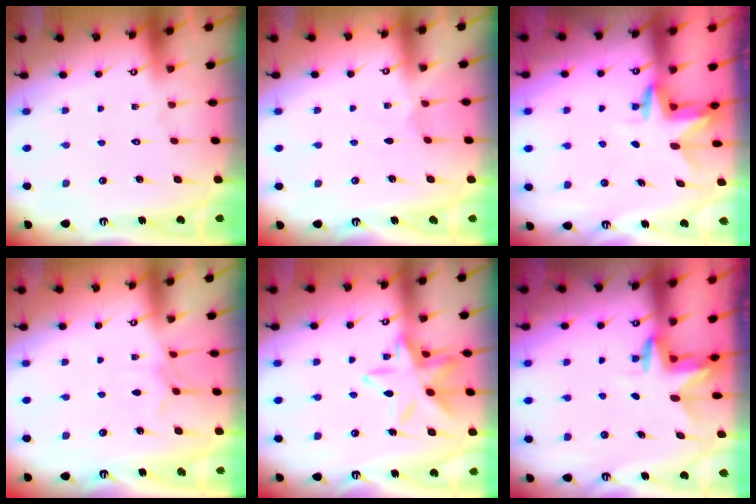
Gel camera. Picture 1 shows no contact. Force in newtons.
{"total": 1.1, "press": 1.0, "slide": 0.2}
{"total": 3.1, "press": 3.1, "slide": 0.4}
{"total": 3.3, "press": 3.3, "slide": 0.2}
{"total": 14.8, "press": 14.8, "slide": 0.8}
{"total": 3.1, "press": 3.1, "slide": 0.4}